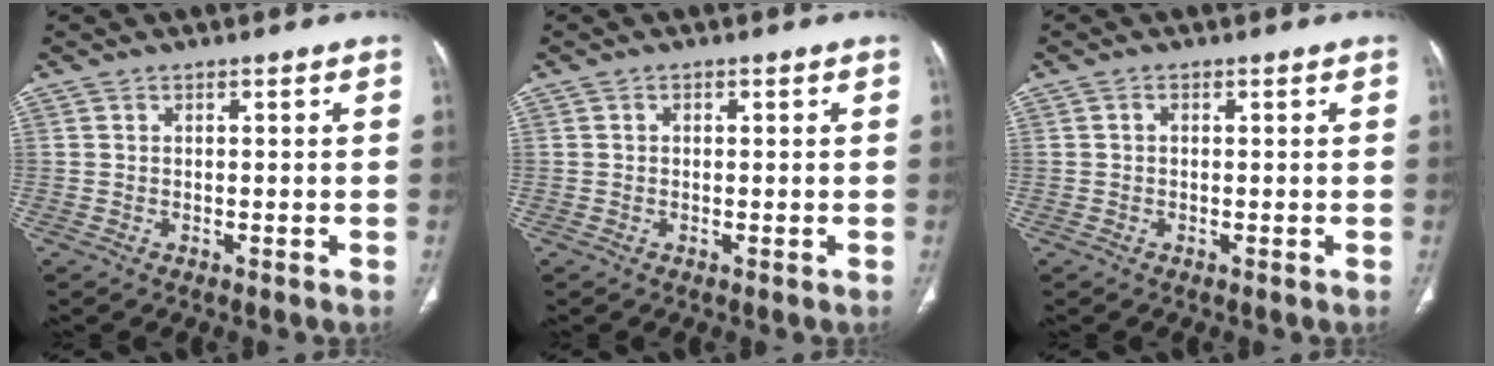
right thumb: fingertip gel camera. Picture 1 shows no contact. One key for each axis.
{"total": 0.6, "fx": 0.1, "fy": 0.5, "fz": 0.3, "tx": -0.003, "ty": 0.001, "tz": 0.001}
{"total": 0.7, "fx": 0.1, "fy": 0.5, "fz": 0.4, "tx": -0.006, "ty": 0.002, "tz": -0.001}